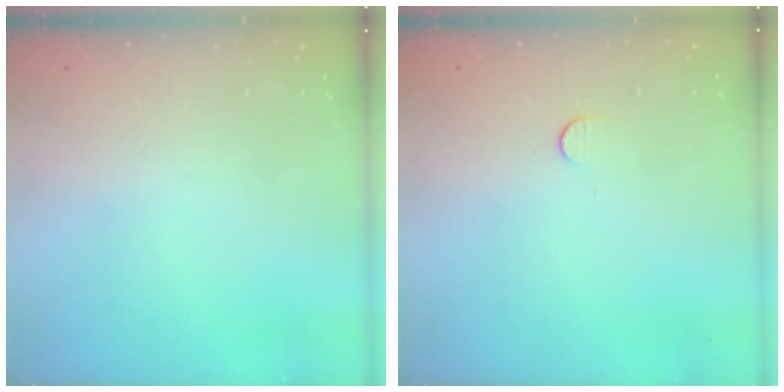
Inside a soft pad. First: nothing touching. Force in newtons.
{"total": 3.7, "press": 3.7, "slide": 0.4}